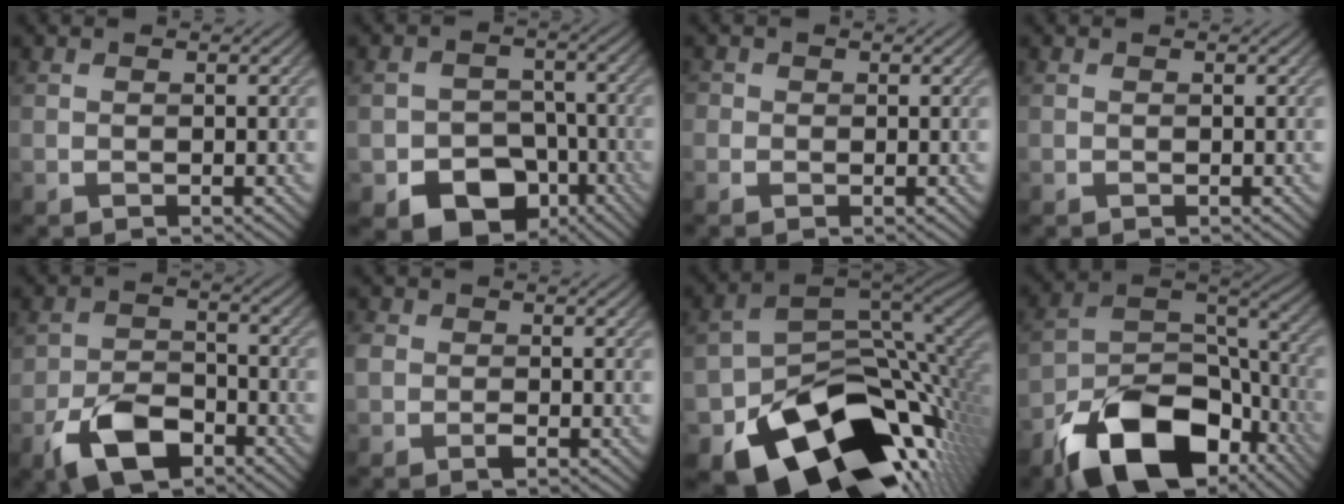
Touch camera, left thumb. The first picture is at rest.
{"total": 10.1, "force": [-5.6, 7.0, 4.6], "torque": [-0.075, -0.017, -0.098]}
{"total": 1.0, "force": [0.1, 1.0, 0.1], "torque": [0.003, -0.002, -0.003]}
{"total": 0.0}
{"total": 7.5, "force": [-4.3, 4.2, 4.5], "torque": [-0.086, -0.003, -0.091]}
{"total": 2.6, "force": [-0.9, 1.9, 1.6], "torque": [-0.036, -0.005, -0.024]}
{"total": 17.3, "force": [-8.6, 10.7, 10.6], "torque": [-0.168, -0.046, -0.126]}
{"total": 17.2, "force": [-10.7, 9.1, 9.9], "torque": [-0.186, -0.034, -0.194]}